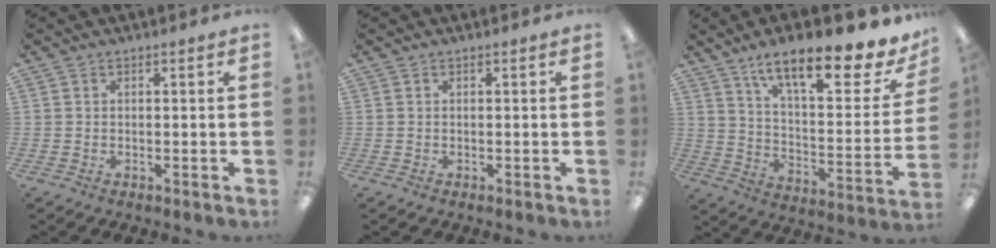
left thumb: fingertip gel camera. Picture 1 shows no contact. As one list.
[{"total": 0.0}, {"total": 19.4, "force": [14.4, 5.0, 12.0], "torque": [-0.183, -0.105, 0.236]}]